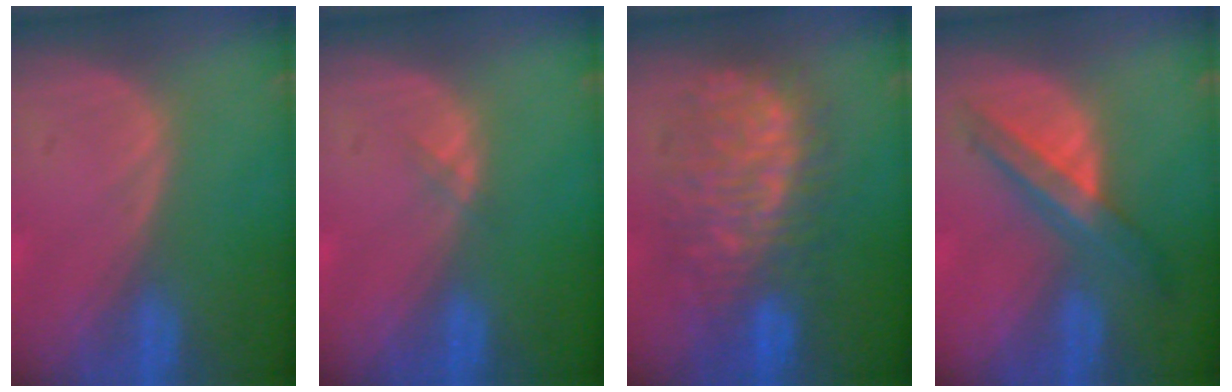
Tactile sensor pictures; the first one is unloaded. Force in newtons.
{"total": 0.6, "press": 0.6, "slide": 0.1}
{"total": 10.5, "press": 10.4, "slide": 1.2}
{"total": 7.1, "press": 6.0, "slide": 3.9}